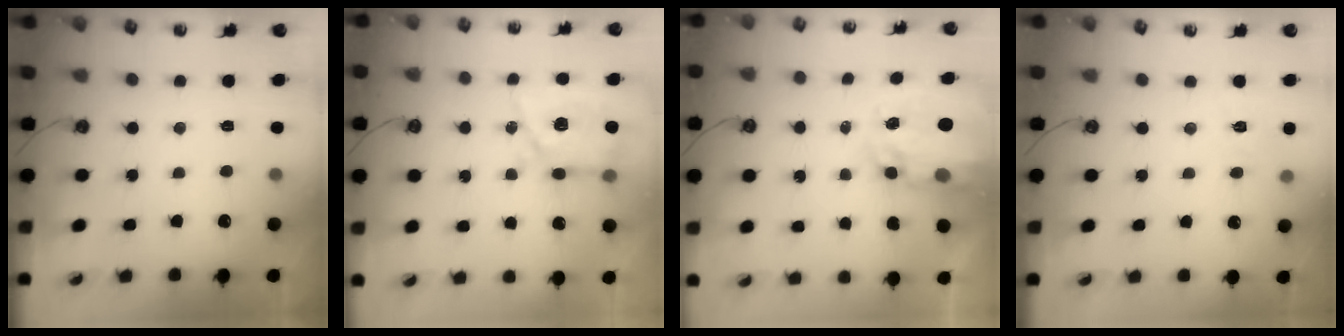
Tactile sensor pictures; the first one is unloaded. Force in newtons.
{"total": 8.3, "press": 8.3, "slide": 0.5}
{"total": 9.7, "press": 9.6, "slide": 0.9}
{"total": 5.0, "press": 5.0, "slide": 0.6}